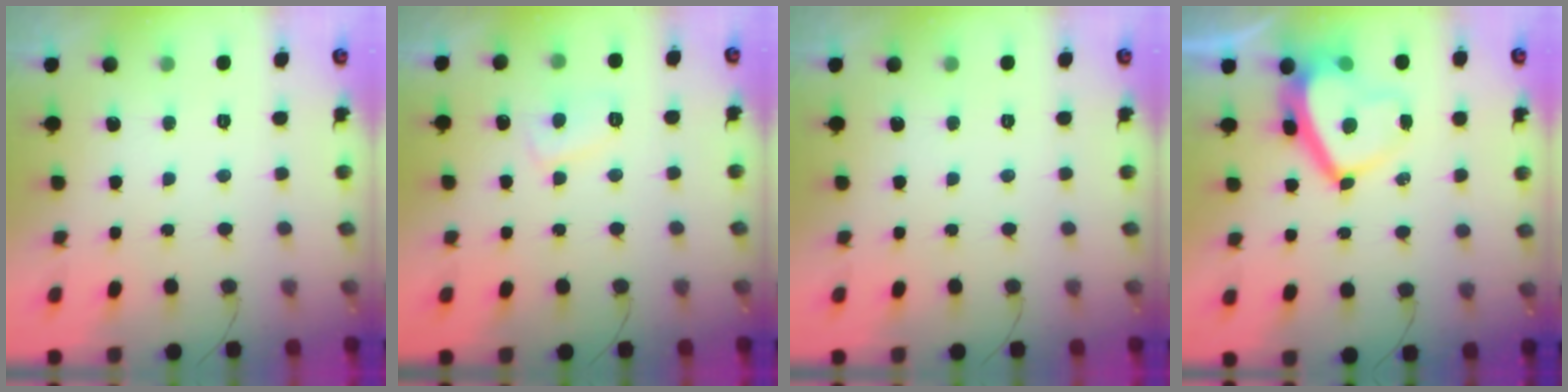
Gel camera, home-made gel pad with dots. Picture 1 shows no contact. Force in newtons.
{"total": 5.9, "press": 5.9, "slide": 0.4}
{"total": 0.0}
{"total": 9.1, "press": 9.1, "slide": 0.8}